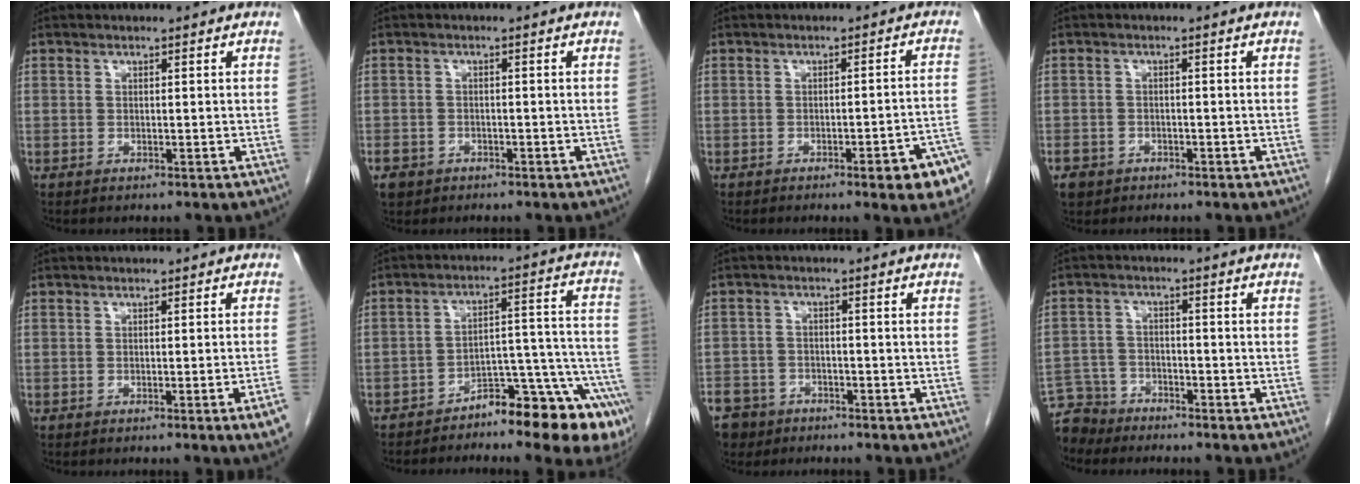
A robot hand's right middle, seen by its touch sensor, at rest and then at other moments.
{"total": 4.5, "force": [-2.8, 3.3, 0.9], "torque": [-0.023, 0.004, -0.044]}
{"total": 7.4, "force": [-4.0, 0.3, 6.2], "torque": [-0.065, 0.000, -0.048]}
{"total": 4.4, "force": [-2.8, 3.3, 0.8], "torque": [-0.021, 0.005, -0.044]}
{"total": 3.7, "force": [-2.0, -0.7, 3.0], "torque": [-0.031, -0.012, -0.030]}
{"total": 13.8, "force": [-10.5, 3.0, 8.4], "torque": [-0.054, 0.070, -0.151]}
{"total": 9.3, "force": [-6.2, 6.6, 1.8], "torque": [-0.063, 0.000, -0.105]}
{"total": 5.9, "force": [-5.3, 2.3, -0.8], "torque": [0.017, 0.000, -0.104]}